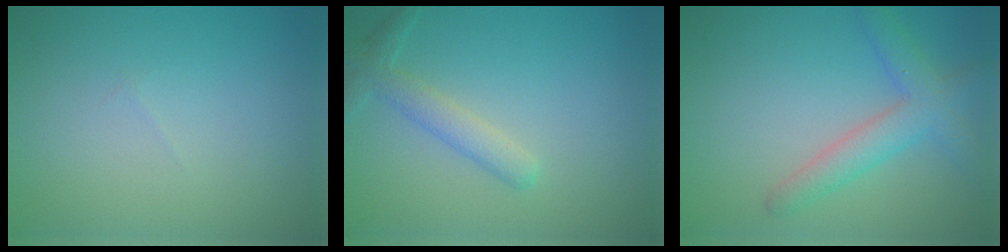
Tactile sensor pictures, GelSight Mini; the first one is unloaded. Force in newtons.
{"total": 2.6, "press": 2.5, "slide": 0.1}
{"total": 3.9, "press": 3.9, "slide": 0.2}